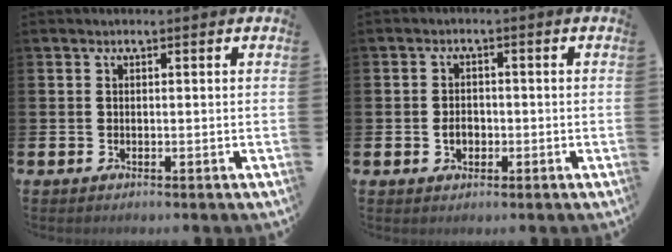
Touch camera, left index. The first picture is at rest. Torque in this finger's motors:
{"motor_torque": [0.61, 0.16, 0.07, 0.07]}